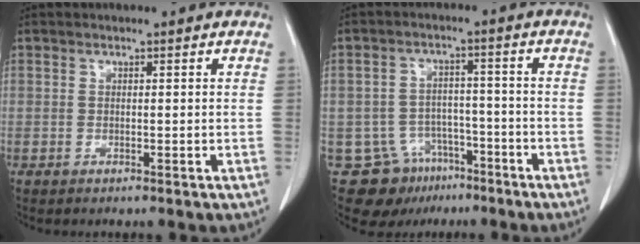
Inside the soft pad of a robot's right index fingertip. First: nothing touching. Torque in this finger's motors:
{"motor_torque": [-0.29, -0.09, -0.59, -0.15]}